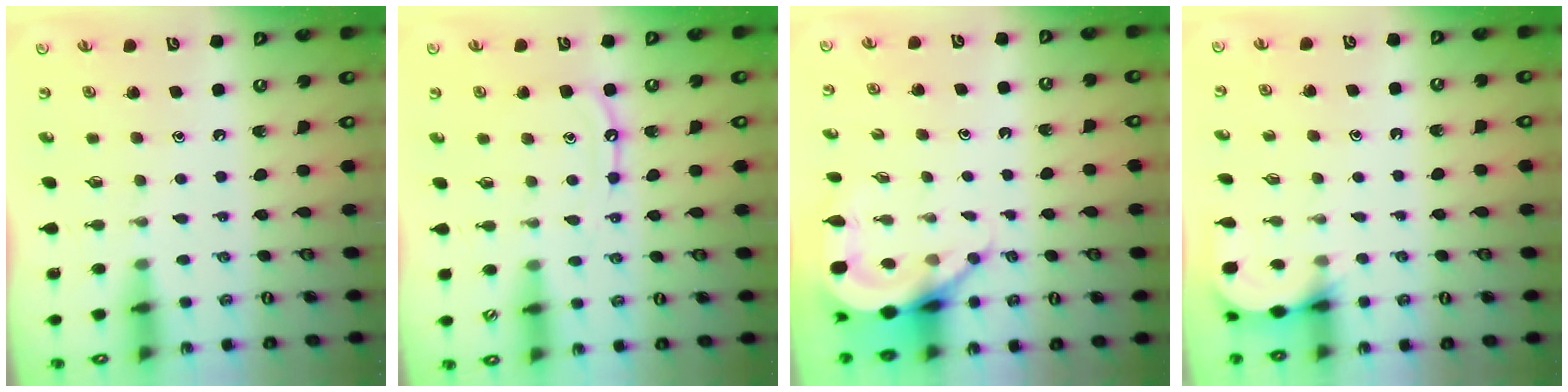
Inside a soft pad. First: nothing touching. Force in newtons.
{"total": 8.1, "press": 8.1, "slide": 0.8}
{"total": 7.1, "press": 7.1, "slide": 0.7}
{"total": 3.8, "press": 3.8, "slide": 0.5}